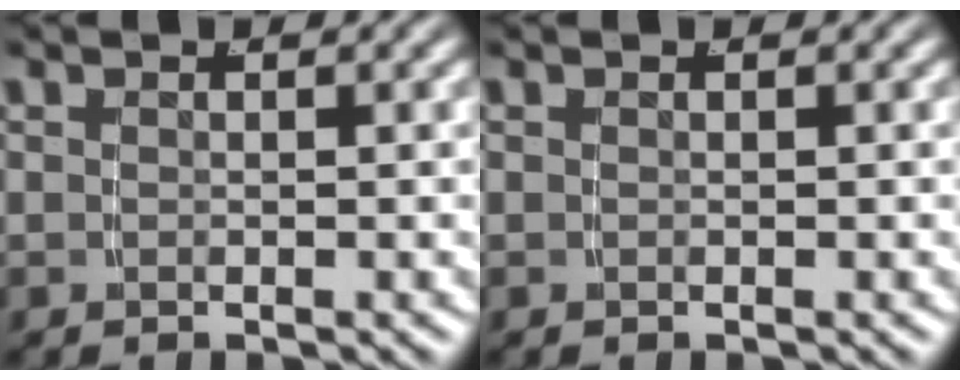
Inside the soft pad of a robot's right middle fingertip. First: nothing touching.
{"total": 1.1, "force": [-0.2, -1.1, -0.3], "torque": [0.016, -0.008, 0.006]}